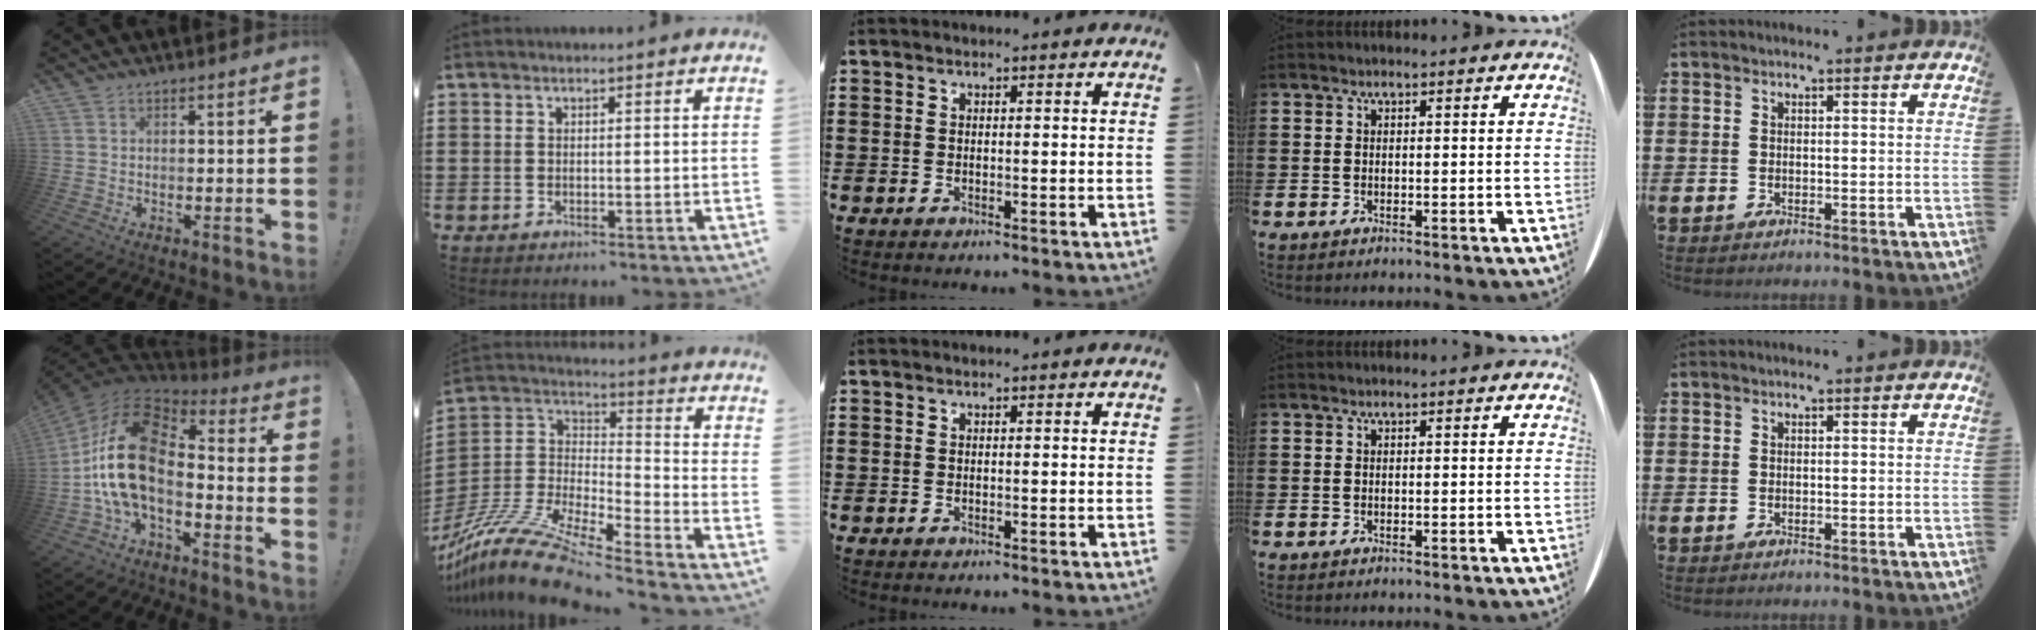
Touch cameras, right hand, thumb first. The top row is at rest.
{"thumb": {"total": 18.8, "force": [-0.9, 10.6, 15.6], "torque": [-0.311, 0.006, -0.011]}, "index": {"total": 13.3, "force": [-11.4, 1.6, 6.8], "torque": [-0.150, 0.018, -0.228]}}